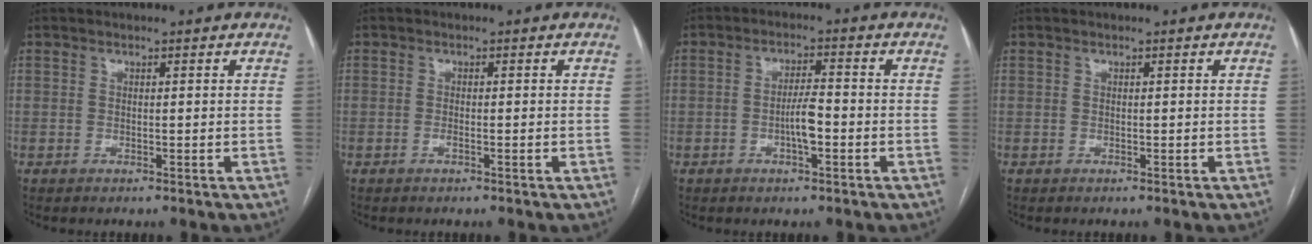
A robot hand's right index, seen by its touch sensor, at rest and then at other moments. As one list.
[{"total": 1.1, "force": [-0.5, 0.2, 1.0], "torque": [-0.019, -0.001, -0.008]}, {"total": 4.3, "force": [-1.2, 0.8, 4.1], "torque": [-0.077, 0.004, -0.022]}, {"total": 0.0}]